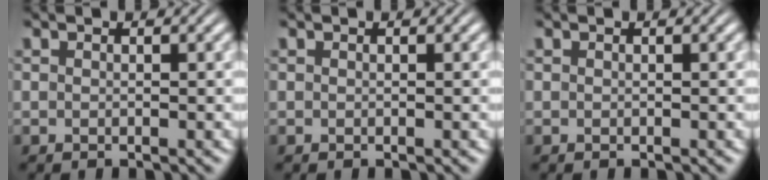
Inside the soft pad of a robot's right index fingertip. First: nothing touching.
{"total": 0.0}
{"total": 0.0}